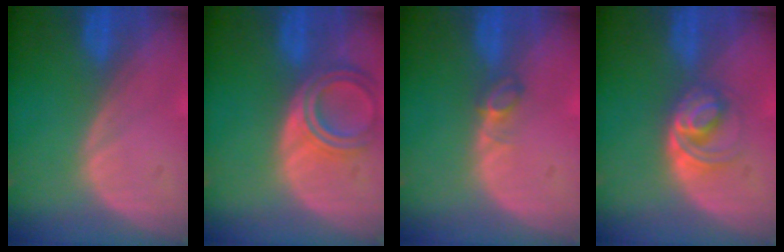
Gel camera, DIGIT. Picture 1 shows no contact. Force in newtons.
{"total": 6.7, "press": 6.1, "slide": 2.8}
{"total": 2.1, "press": 2.1, "slide": 0.4}
{"total": 5.2, "press": 4.9, "slide": 1.7}